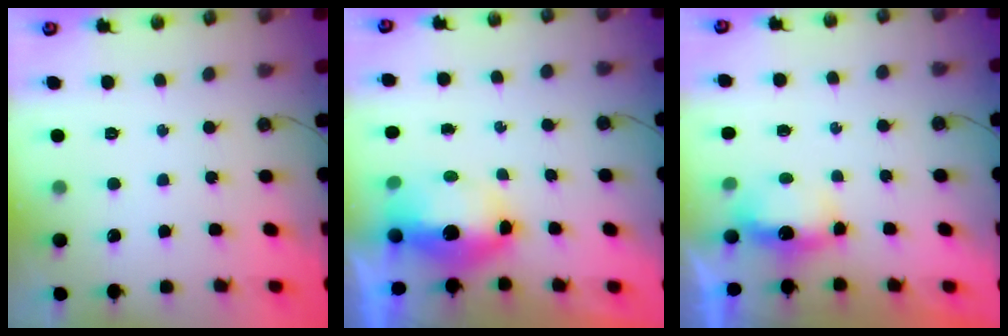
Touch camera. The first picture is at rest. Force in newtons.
{"total": 7.8, "press": 7.7, "slide": 0.8}
{"total": 4.8, "press": 4.6, "slide": 1.3}